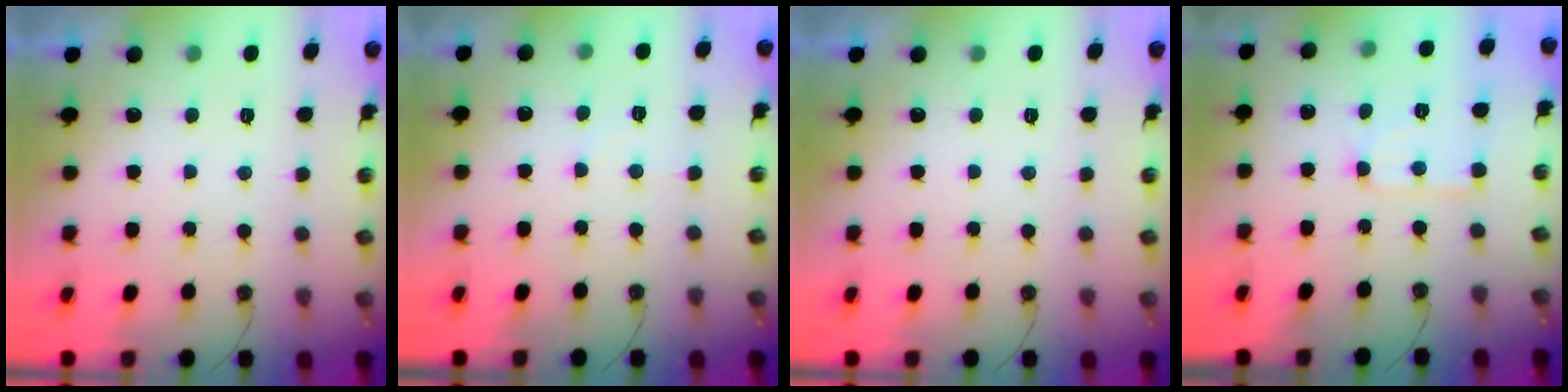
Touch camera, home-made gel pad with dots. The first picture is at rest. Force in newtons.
{"total": 5.2, "press": 5.2, "slide": 0.7}
{"total": 0.0}
{"total": 9.1, "press": 9.0, "slide": 1.0}